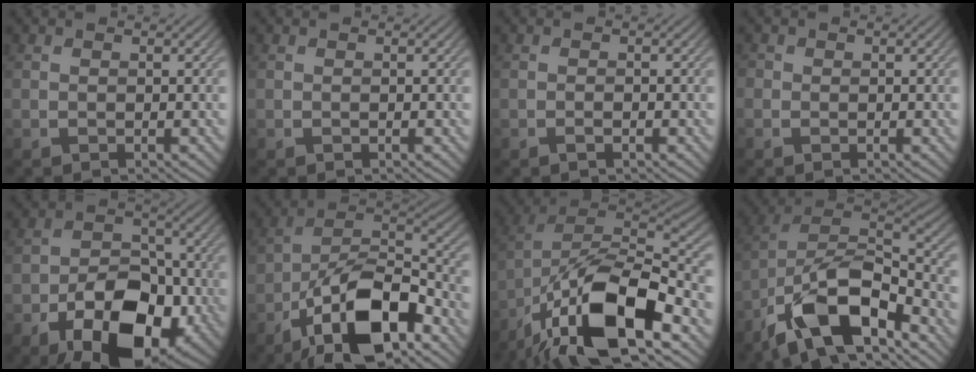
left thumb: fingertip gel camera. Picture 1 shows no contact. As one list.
[{"total": 0.0}, {"total": 0.8, "force": [-0.6, 0.3, 0.5], "torque": [-0.009, 0.000, -0.008]}, {"total": 1.0, "force": [-0.1, 1.0, 0.1], "torque": [0.004, -0.003, -0.005]}, {"total": 14.3, "force": [-6.6, 8.4, 9.5], "torque": [-0.157, -0.021, -0.113]}, {"total": 15.1, "force": [-8.6, 6.4, 10.7], "torque": [-0.192, -0.011, -0.167]}, {"total": 16.8, "force": [-9.6, 7.3, 11.7], "torque": [-0.222, -0.008, -0.179]}, {"total": 15.5, "force": [-9.6, 6.5, 10.3], "torque": [-0.208, -0.011, -0.185]}]